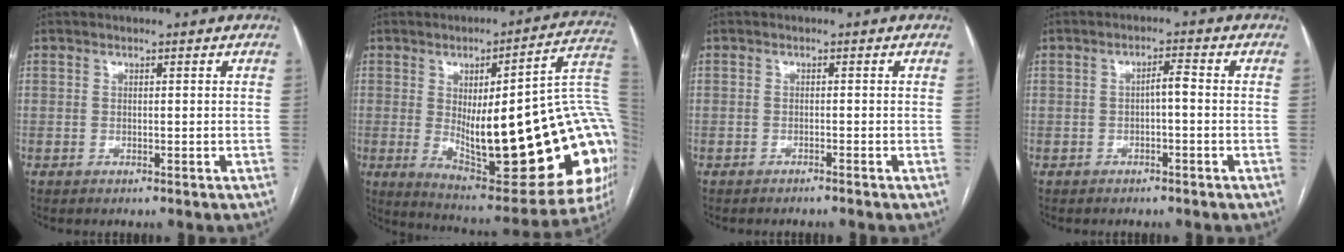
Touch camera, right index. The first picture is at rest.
{"total": 31.8, "force": [-2.6, 7.5, 30.8], "torque": [-0.317, 0.011, -0.020]}
{"total": 1.1, "force": [-1.0, -0.3, 0.3], "torque": [-0.006, 0.002, -0.015]}
{"total": 2.1, "force": [-0.4, 0.4, 2.0], "torque": [-0.031, 0.007, -0.008]}